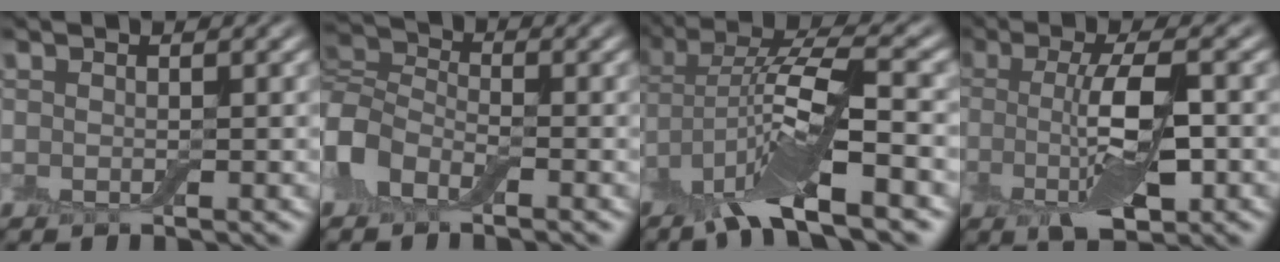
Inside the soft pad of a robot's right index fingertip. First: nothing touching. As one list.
[{"total": 4.4, "force": [-2.0, 3.1, 2.4], "torque": [-0.047, 0.005, -0.057]}, {"total": 9.4, "force": [-3.0, 3.0, 8.3], "torque": [-0.154, 0.016, -0.070]}, {"total": 5.6, "force": [-0.5, 2.0, 5.2], "torque": [-0.099, 0.001, -0.009]}]